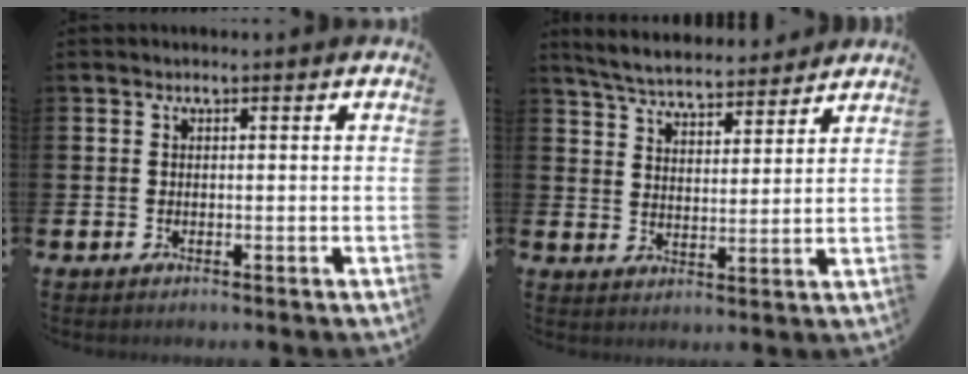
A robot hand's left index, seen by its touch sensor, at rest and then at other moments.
{"total": 5.9, "force": [5.7, 0.9, 1.1], "torque": [-0.046, -0.030, 0.101]}